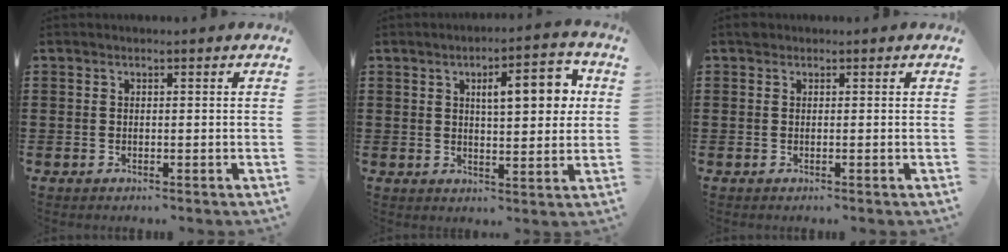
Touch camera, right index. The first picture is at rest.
{"total": 8.1, "force": [2.5, 2.6, 7.3], "torque": [-0.103, -0.007, 0.032]}
{"total": 0.6, "force": [0.4, 0.5, 0.1], "torque": [-0.004, 0.001, 0.008]}